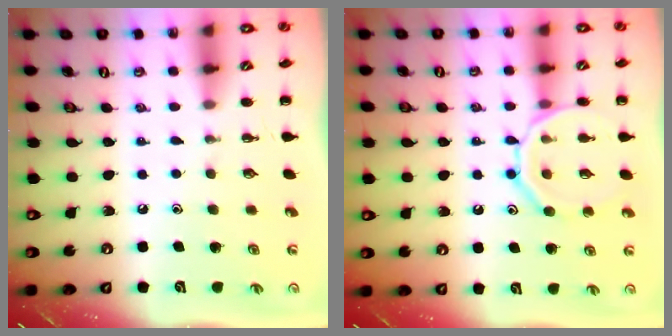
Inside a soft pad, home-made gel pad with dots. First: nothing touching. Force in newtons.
{"total": 14.0, "press": 14.0, "slide": 1.2}